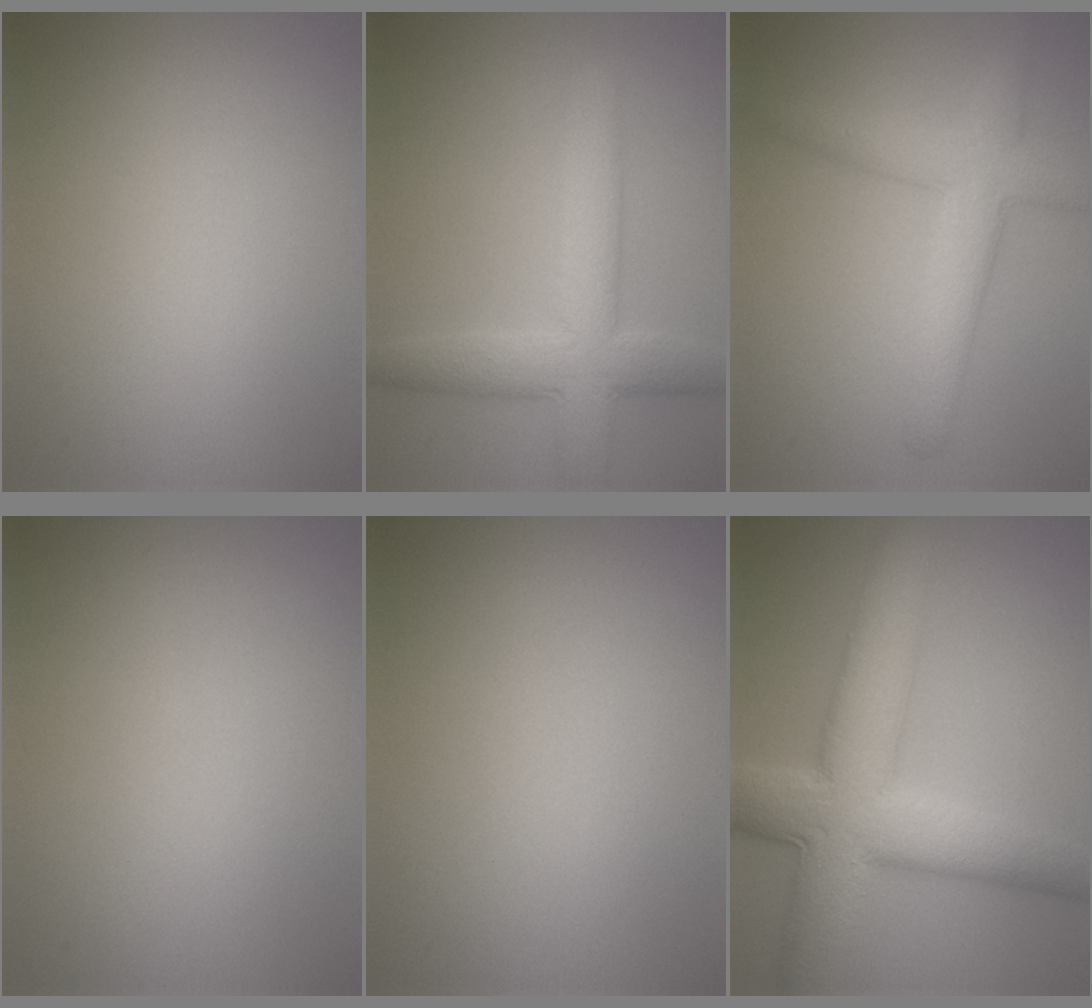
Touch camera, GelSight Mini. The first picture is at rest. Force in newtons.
{"total": 6.1, "press": 6.1, "slide": 0.3}
{"total": 4.7, "press": 4.7, "slide": 0.2}
{"total": 0.0}
{"total": 0.0}
{"total": 9.8, "press": 9.8, "slide": 0.2}